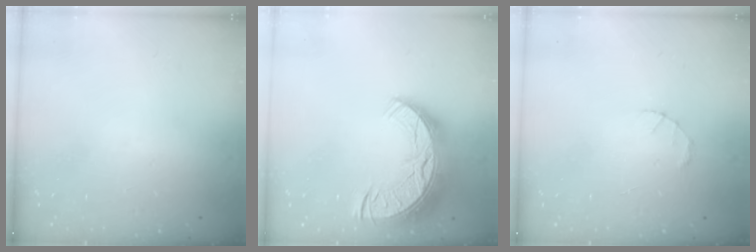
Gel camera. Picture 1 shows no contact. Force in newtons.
{"total": 19.3, "press": 19.2, "slide": 1.4}
{"total": 1.5, "press": 1.5, "slide": 0.3}